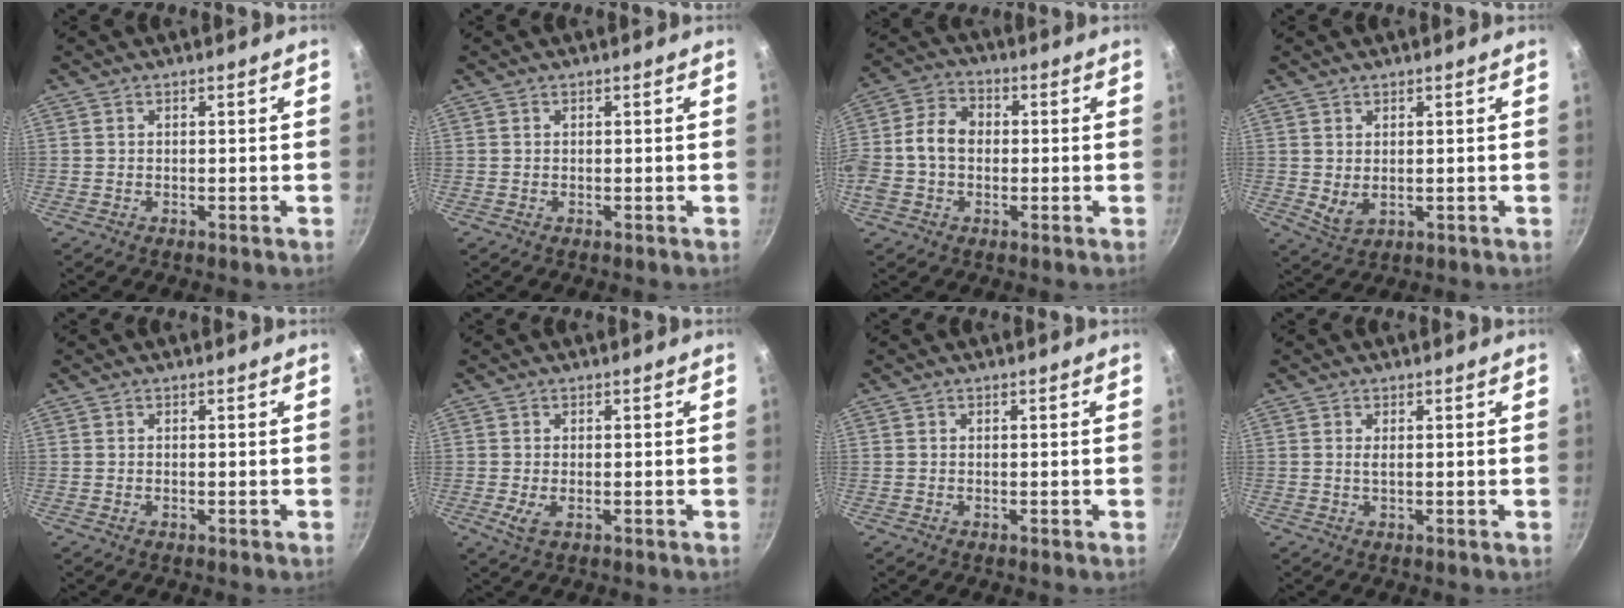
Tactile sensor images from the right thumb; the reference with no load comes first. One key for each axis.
{"total": 0.0}
{"total": 10.5, "fx": -0.4, "fy": 7.7, "fz": 7.1, "tx": -0.119, "ty": 0.027, "tz": -0.024}
{"total": 3.3, "fx": 0.7, "fy": 1.9, "fz": 2.5, "tx": -0.043, "ty": -0.013, "tz": 0.020}
{"total": 0.0}
{"total": 2.5, "fx": -0.6, "fy": 1.1, "fz": 2.1, "tx": -0.047, "ty": -0.006, "tz": -0.010}
{"total": 0.0}
{"total": 0.8, "fx": 0.2, "fy": 0.1, "fz": 0.8, "tx": -0.018, "ty": -0.001, "tz": 0.002}